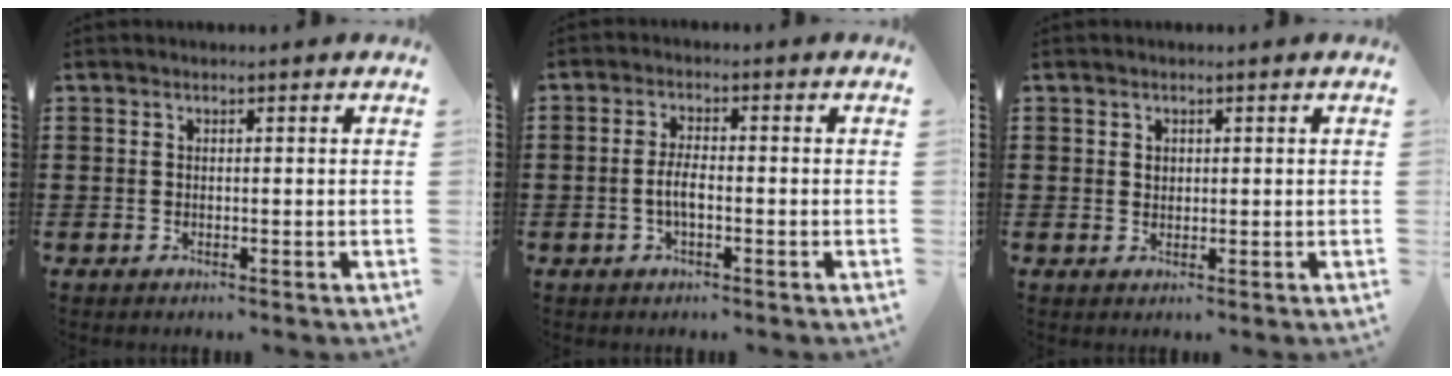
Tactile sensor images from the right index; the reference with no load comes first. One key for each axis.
{"total": 3.2, "fx": -0.8, "fy": 1.0, "fz": 2.9, "tx": -0.074, "ty": -0.004, "tz": -0.022}
{"total": 0.9, "fx": 0.4, "fy": 0.7, "fz": 0.4, "tx": -0.009, "ty": 0.004, "tz": 0.009}